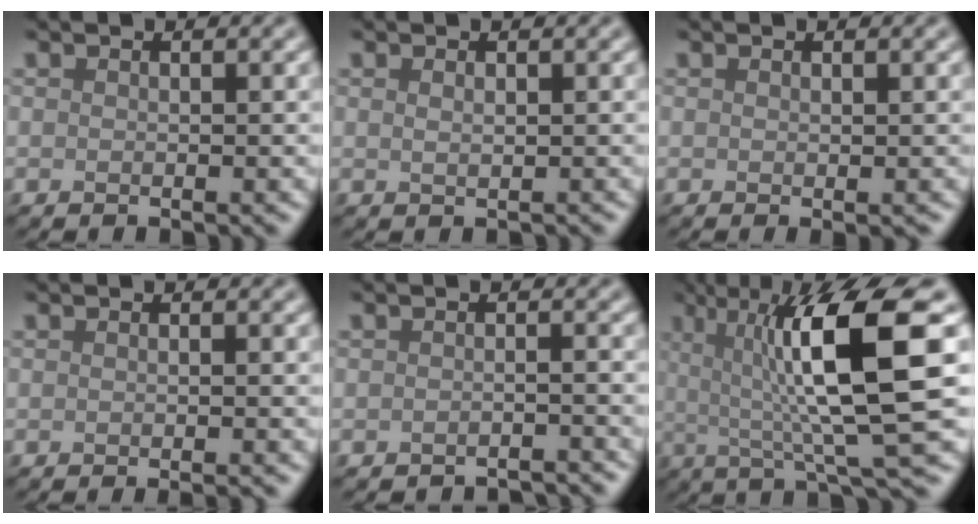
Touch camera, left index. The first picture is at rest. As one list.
[{"total": 0.6, "force": [0.3, 0.3, 0.5], "torque": [-0.009, 0.000, 0.008]}, {"total": 0.7, "force": [0.1, 0.0, 0.7], "torque": [-0.008, 0.000, 0.000]}, {"total": 1.7, "force": [-0.5, 0.6, 1.5], "torque": [-0.004, -0.008, -0.011]}, {"total": 2.8, "force": [-2.8, 0.1, 0.3], "torque": [-0.001, -0.005, -0.036]}, {"total": 11.2, "force": [1.8, 2.1, 10.9], "torque": [-0.156, 0.004, 0.032]}]